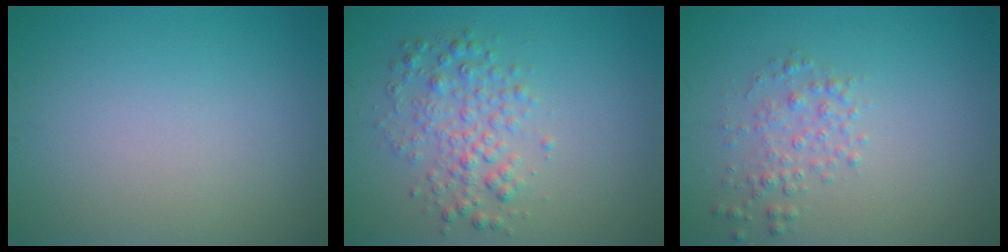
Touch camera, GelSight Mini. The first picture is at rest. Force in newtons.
{"total": 3.2, "press": 3.2, "slide": 0.1}
{"total": 1.9, "press": 1.9, "slide": 0.0}